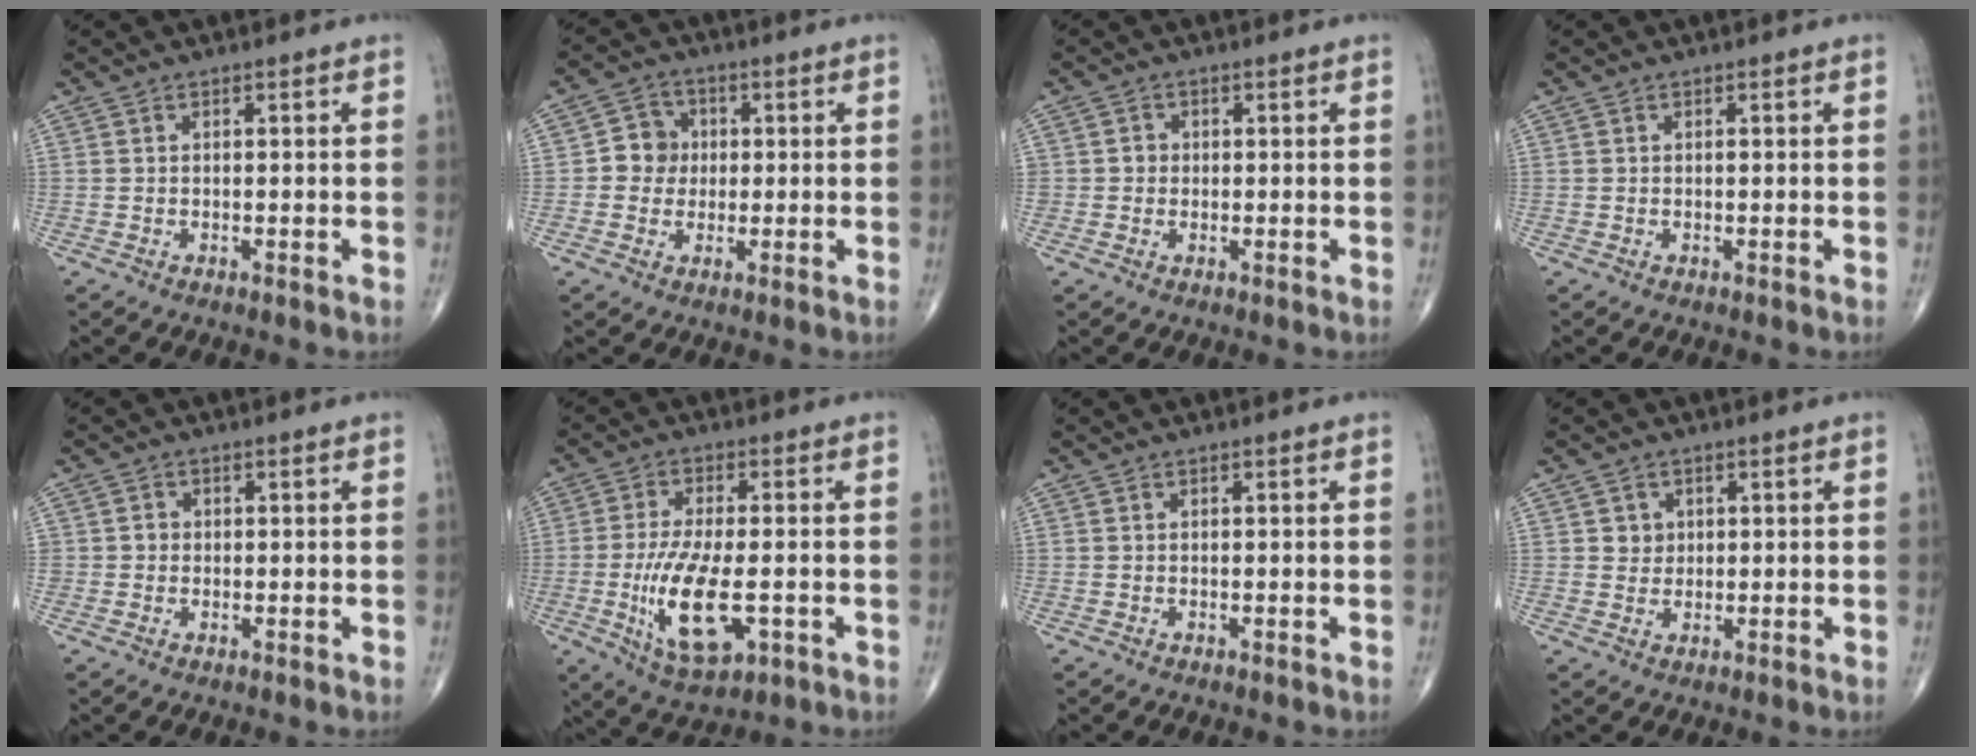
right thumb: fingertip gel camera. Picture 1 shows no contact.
{"total": 5.6, "force": [0.2, 5.2, 2.0], "torque": [-0.001, 0.010, -0.006]}
{"total": 1.9, "force": [0.0, 1.8, 0.5], "torque": [0.004, 0.005, -0.001]}
{"total": 0.0}
{"total": 1.6, "force": [0.0, 1.5, 0.4], "torque": [0.002, 0.004, -0.002]}
{"total": 13.3, "force": [-3.0, 5.5, 11.7], "torque": [-0.222, -0.010, -0.043]}
{"total": 0.0}
{"total": 2.6, "force": [0.7, 2.4, 0.7], "torque": [0.004, -0.002, 0.010]}